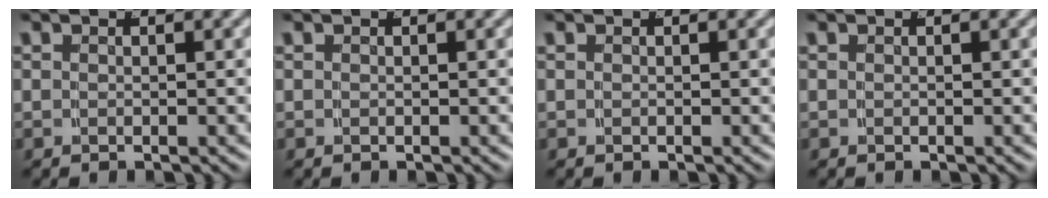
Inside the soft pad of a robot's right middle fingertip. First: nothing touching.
{"total": 0.0}
{"total": 0.0}
{"total": 0.0}